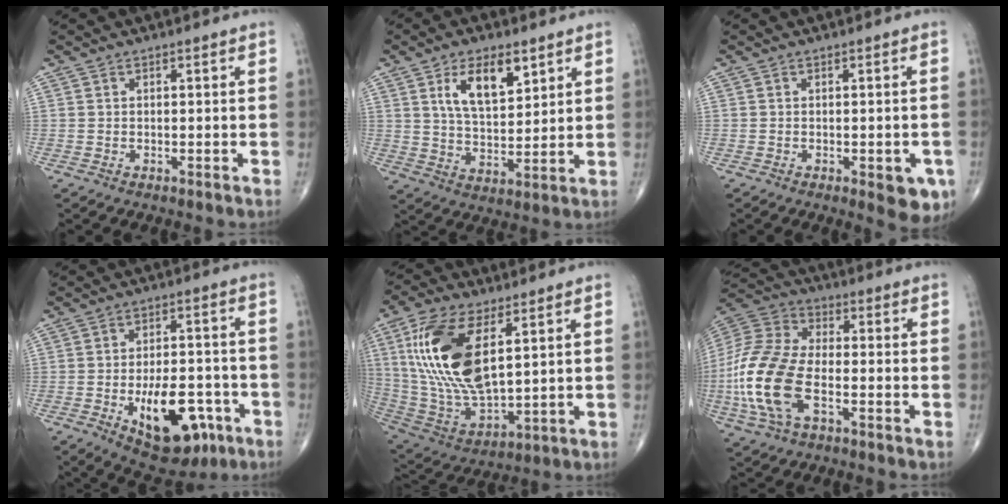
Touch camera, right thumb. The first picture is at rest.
{"total": 10.6, "force": [5.1, 5.1, 7.8], "torque": [-0.116, -0.027, 0.098]}
{"total": 5.8, "force": [-2.2, 2.3, 4.8], "torque": [-0.038, -0.003, -0.021]}
{"total": 15.8, "force": [-6.1, 8.0, 12.1], "torque": [-0.151, 0.026, -0.078]}
{"total": 20.8, "force": [6.1, 9.6, 17.5], "torque": [-0.354, -0.027, 0.122]}
{"total": 17.8, "force": [-4.8, 9.0, 14.6], "torque": [-0.326, 0.018, -0.093]}